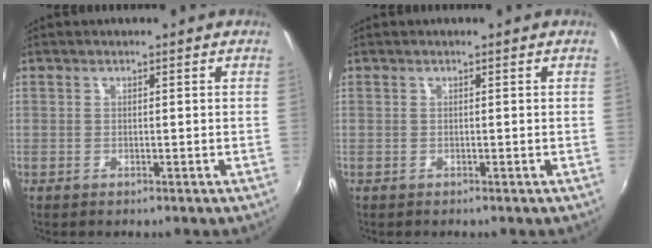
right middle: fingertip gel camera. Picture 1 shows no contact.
{"total": 0.0}